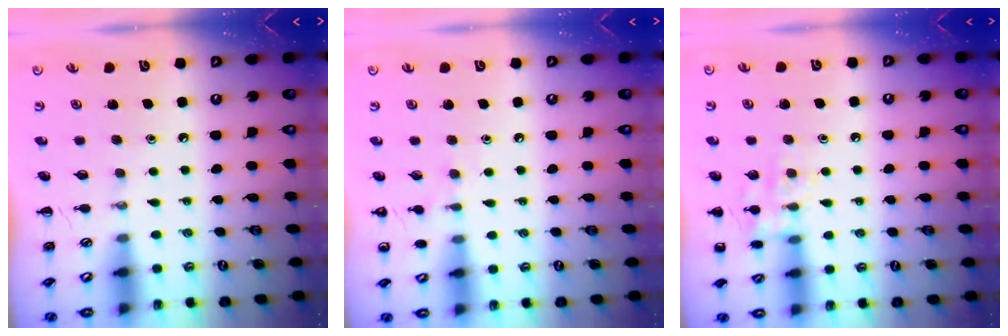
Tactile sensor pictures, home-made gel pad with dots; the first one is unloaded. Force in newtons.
{"total": 5.5, "press": 5.3, "slide": 1.6}
{"total": 9.7, "press": 9.7, "slide": 0.8}